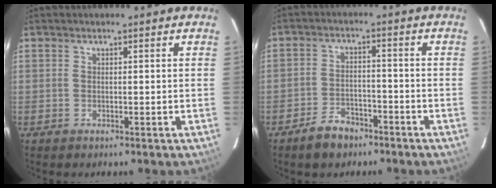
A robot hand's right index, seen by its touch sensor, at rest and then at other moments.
{"total": 6.3, "force": [-4.6, 3.6, 2.4], "torque": [-0.064, 0.015, -0.069]}